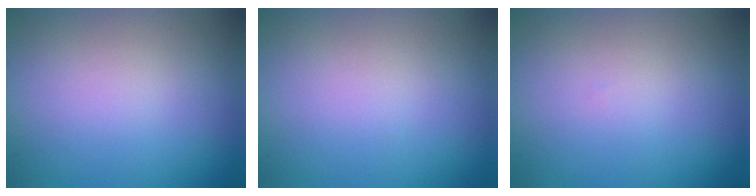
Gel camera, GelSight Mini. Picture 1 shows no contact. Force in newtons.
{"total": 0.0}
{"total": 0.0}